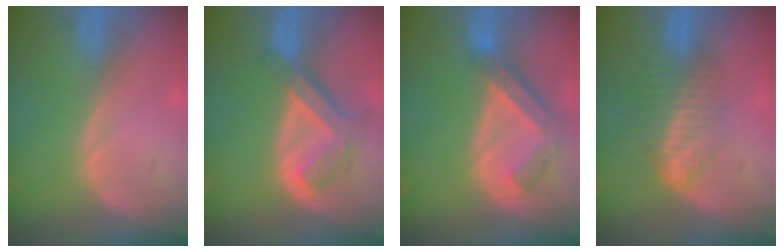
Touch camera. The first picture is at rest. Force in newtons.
{"total": 7.5, "press": 6.4, "slide": 3.8}
{"total": 7.0, "press": 6.1, "slide": 3.4}
{"total": 6.7, "press": 5.7, "slide": 3.5}